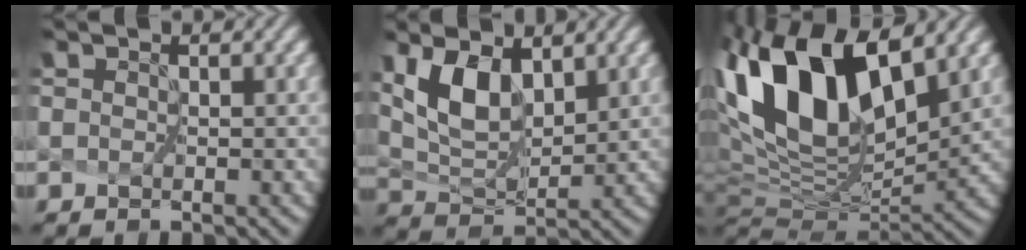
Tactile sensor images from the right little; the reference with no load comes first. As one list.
[{"total": 4.0, "force": [2.2, 1.7, 2.9], "torque": [-0.061, -0.012, 0.052]}, {"total": 14.6, "force": [6.0, 6.8, 11.5], "torque": [-0.228, 0.015, 0.118]}]